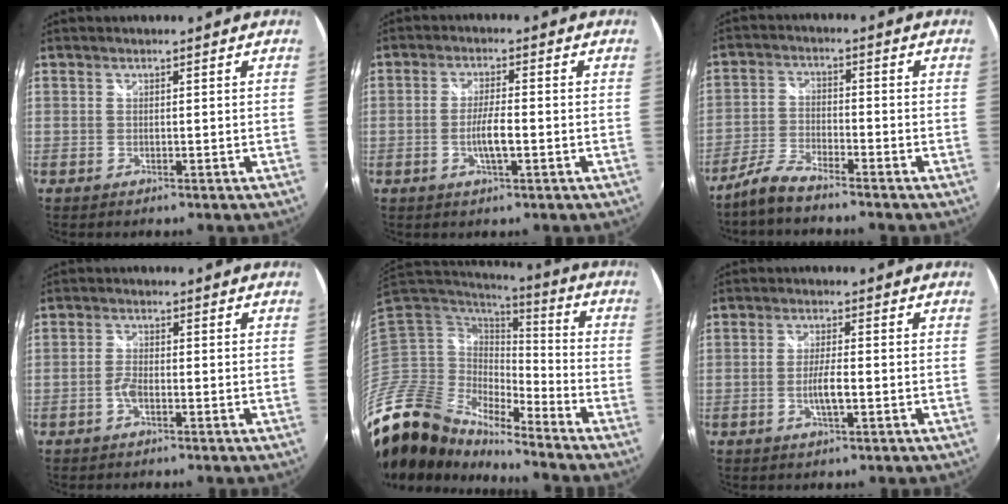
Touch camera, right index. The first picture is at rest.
{"total": 4.6, "force": [-1.2, 0.7, 4.4], "torque": [-0.086, 0.000, -0.021]}
{"total": 5.8, "force": [-5.0, 1.1, 2.8], "torque": [-0.069, 0.000, -0.102]}
{"total": 2.4, "force": [-1.3, 0.9, 1.8], "torque": [-0.046, 0.005, -0.029]}
{"total": 18.5, "force": [-15.2, 7.8, 7.0], "torque": [-0.161, -0.015, -0.302]}
{"total": 3.9, "force": [-1.0, 0.6, 3.7], "torque": [-0.072, -0.001, -0.017]}